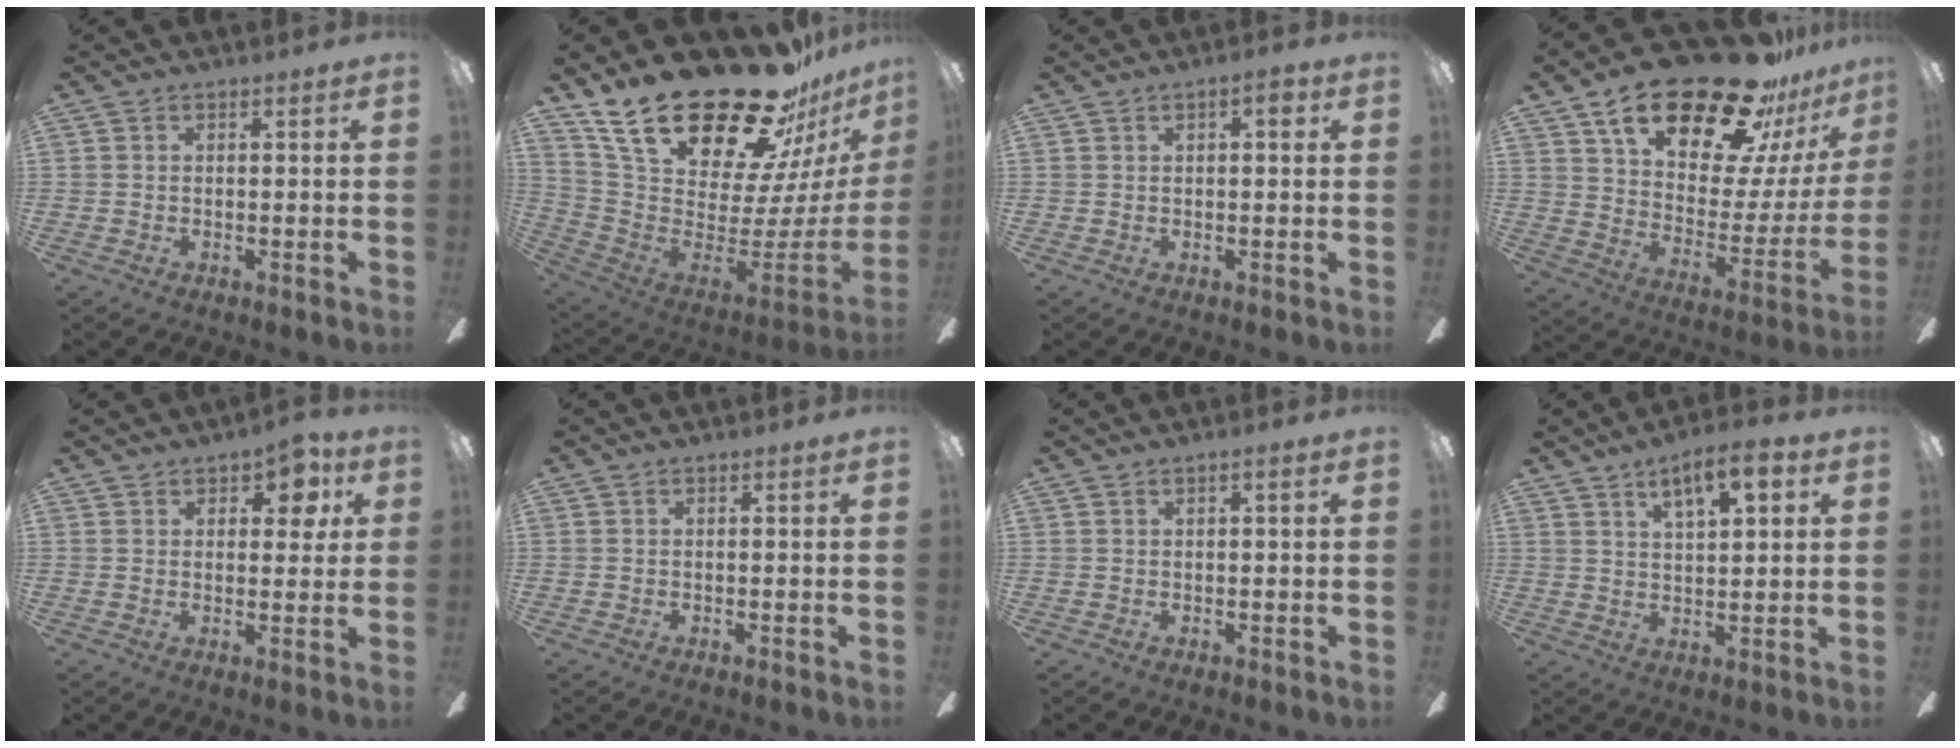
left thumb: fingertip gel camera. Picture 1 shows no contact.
{"total": 31.8, "force": [22.6, 12.3, 18.7], "torque": [-0.311, -0.160, 0.429]}
{"total": 2.3, "force": [1.1, 0.6, 1.9], "torque": [-0.023, -0.002, 0.014]}
{"total": 29.0, "force": [19.5, 12.0, 17.8], "torque": [-0.280, -0.115, 0.341]}
{"total": 6.2, "force": [3.3, 3.4, 3.9], "torque": [-0.036, -0.006, 0.052]}
{"total": 0.0}
{"total": 1.1, "force": [0.4, 0.1, 1.0], "torque": [-0.019, 0.001, 0.006]}
{"total": 8.6, "force": [5.3, 2.9, 6.2], "torque": [-0.088, -0.021, 0.085]}